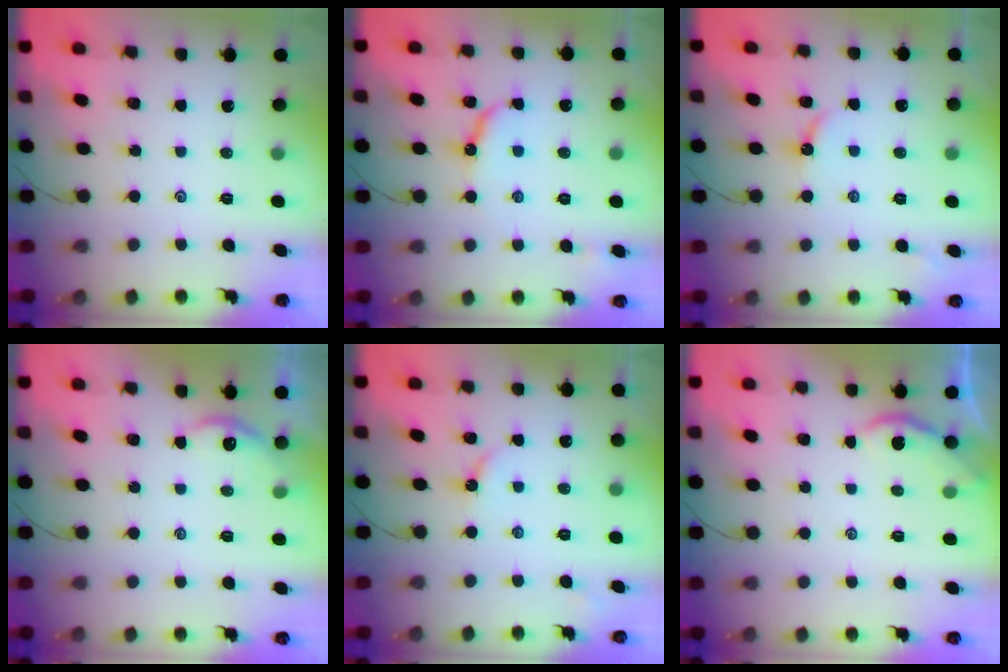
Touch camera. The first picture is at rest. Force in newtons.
{"total": 7.6, "press": 7.6, "slide": 0.6}
{"total": 3.4, "press": 3.4, "slide": 0.3}
{"total": 4.2, "press": 4.2, "slide": 0.5}
{"total": 2.6, "press": 2.6, "slide": 0.4}
{"total": 1.9, "press": 1.8, "slide": 0.4}